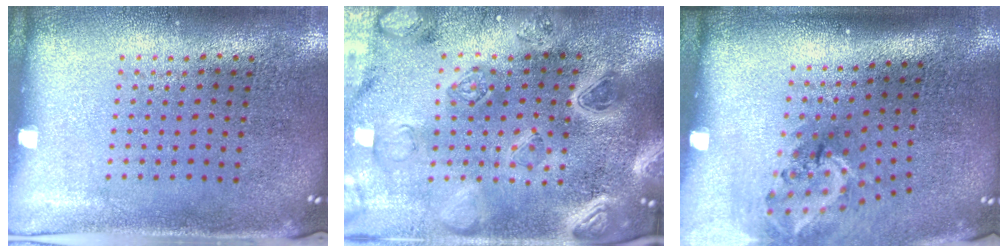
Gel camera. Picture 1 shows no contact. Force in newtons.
{"total": 4.7, "press": 4.1, "slide": 2.3}
{"total": 1.9, "press": 1.3, "slide": 1.5}